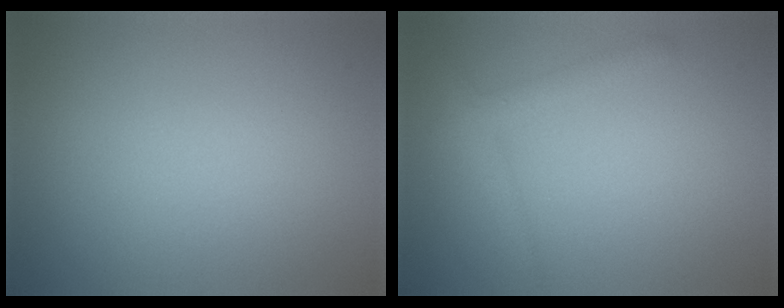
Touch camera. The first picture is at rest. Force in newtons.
{"total": 2.4, "press": 2.4, "slide": 0.1}